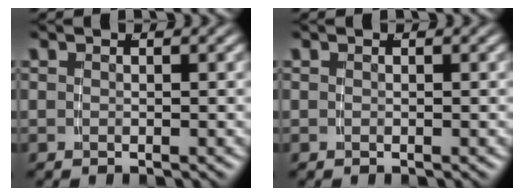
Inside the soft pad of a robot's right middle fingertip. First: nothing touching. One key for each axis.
{"total": 0.0}